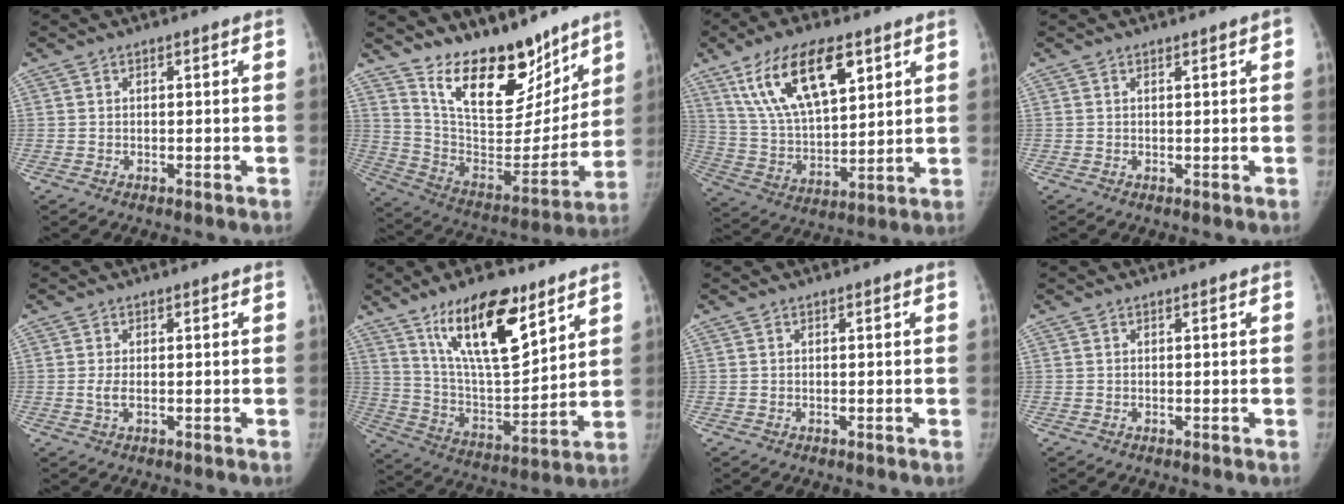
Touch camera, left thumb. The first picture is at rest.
{"total": 22.6, "force": [16.4, 9.9, 12.1], "torque": [-0.141, -0.099, 0.278]}
{"total": 18.7, "force": [9.6, 8.2, 13.7], "torque": [-0.220, -0.029, 0.182]}
{"total": 0.9, "force": [0.5, 0.2, 0.7], "torque": [-0.008, 0.002, 0.006]}
{"total": 1.7, "force": [-0.1, 0.7, 1.5], "torque": [-0.040, 0.000, -0.001]}
{"total": 19.1, "force": [11.7, 6.8, 13.5], "torque": [-0.193, -0.063, 0.216]}
{"total": 0.0}
{"total": 0.0}